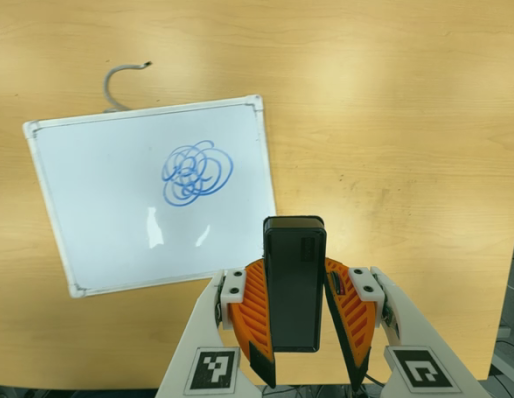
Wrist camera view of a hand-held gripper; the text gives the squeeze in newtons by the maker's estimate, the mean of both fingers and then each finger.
{"total": 6.7, "left": 5.5, "right": 7.9}